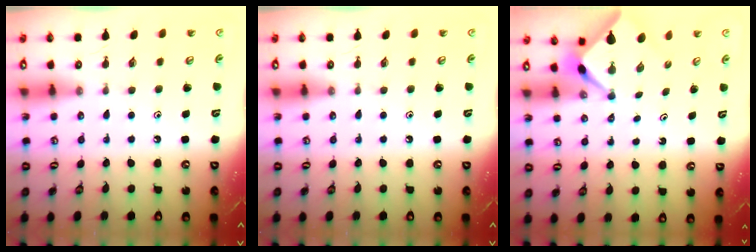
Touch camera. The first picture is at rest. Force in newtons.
{"total": 0.0}
{"total": 2.7, "press": 2.7, "slide": 0.2}